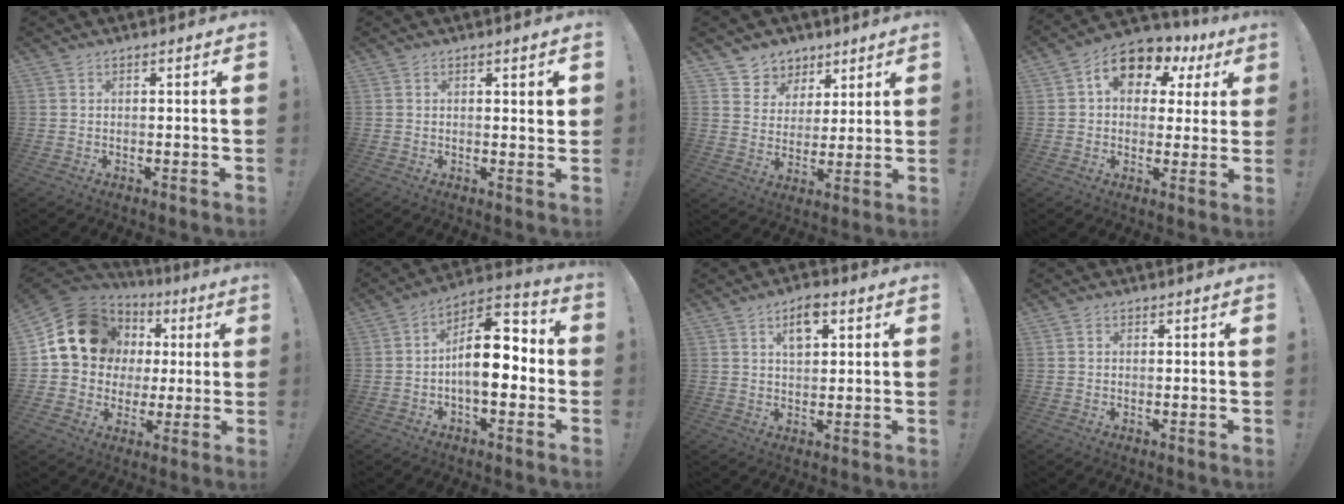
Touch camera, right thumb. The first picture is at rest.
{"total": 1.9, "force": [1.1, 0.5, 1.4], "torque": [-0.005, -0.007, 0.013]}
{"total": 7.4, "force": [4.3, 6.0, 0.6], "torque": [-0.008, -0.039, 0.087]}
{"total": 12.1, "force": [4.8, 8.4, 7.2], "torque": [-0.105, -0.017, 0.089]}
{"total": 17.3, "force": [5.3, 14.5, 7.9], "torque": [-0.105, -0.014, 0.122]}
{"total": 14.6, "force": [-1.0, 7.9, 12.3], "torque": [-0.190, 0.015, -0.012]}
{"total": 6.5, "force": [3.0, 3.6, 4.5], "torque": [-0.060, -0.006, 0.049]}
{"total": 0.6, "force": [0.0, 0.5, 0.2], "torque": [-0.005, 0.004, 0.000]}